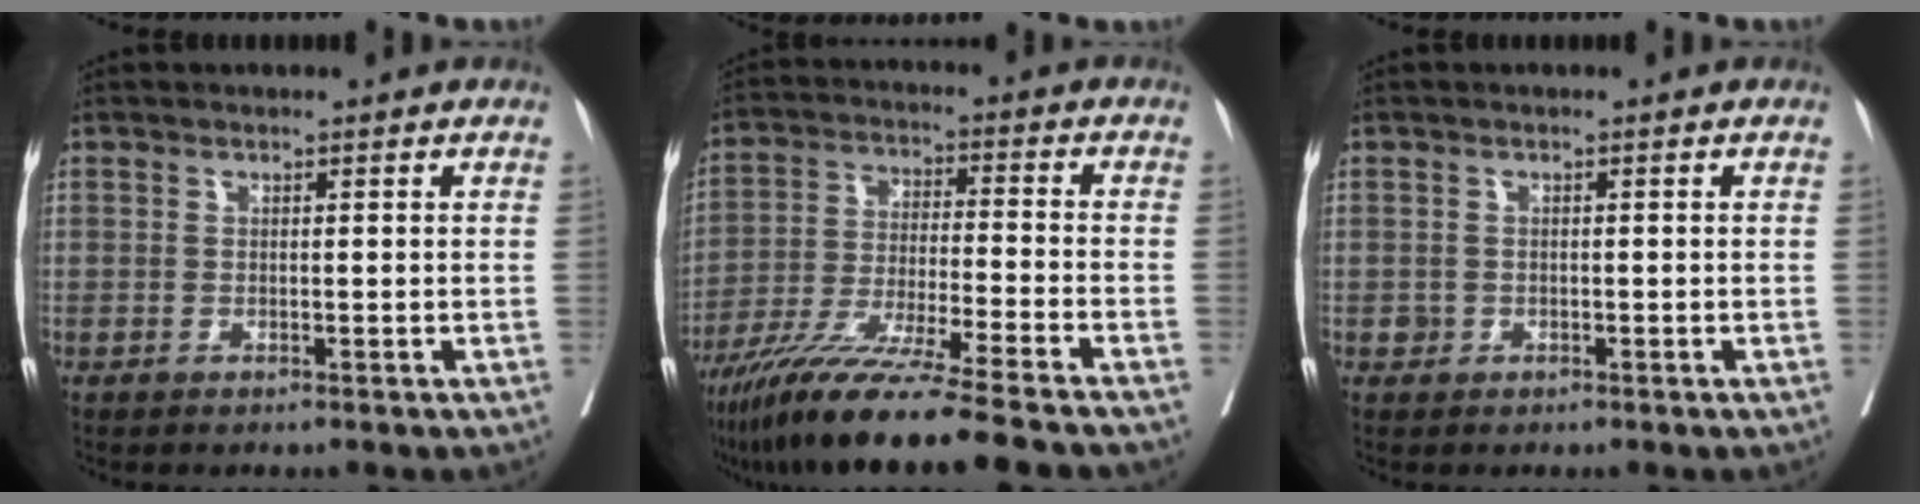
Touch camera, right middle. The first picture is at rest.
{"total": 15.3, "force": [-12.4, -1.5, 8.8], "torque": [-0.162, -0.045, -0.213]}
{"total": 0.8, "force": [-0.3, 0.8, 0.1], "torque": [0.001, 0.003, -0.005]}